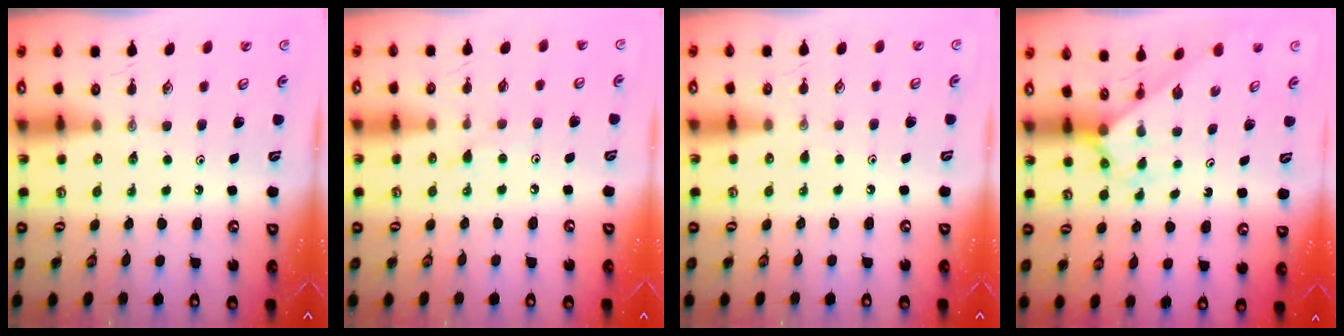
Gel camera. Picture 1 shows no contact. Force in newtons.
{"total": 6.3, "press": 6.2, "slide": 0.6}
{"total": 2.8, "press": 2.8, "slide": 0.3}
{"total": 2.2, "press": 2.2, "slide": 0.2}